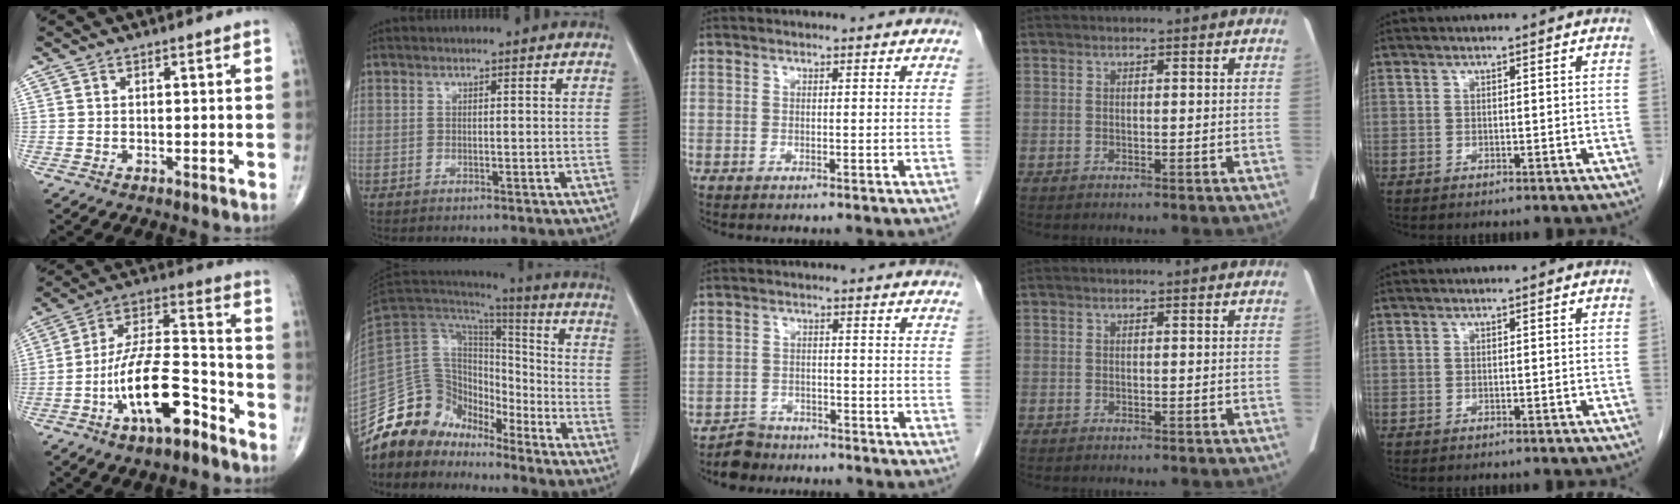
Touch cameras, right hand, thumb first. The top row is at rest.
{"thumb": {"total": 16.5, "force": [-8.2, 6.1, 12.9], "torque": [-0.227, 0.064, -0.146]}, "index": {"total": 17.6, "force": [-14.2, 9.2, 4.8], "torque": [-0.099, 0.060, -0.252]}, "middle": {"total": 3.5, "force": [-2.9, 1.9, -0.4], "torque": [0.001, 0.005, -0.051]}}